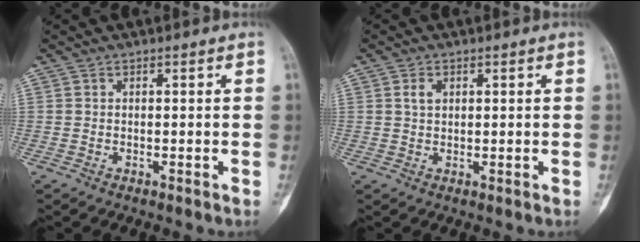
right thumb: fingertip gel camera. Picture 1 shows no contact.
{"total": 2.1, "force": [0.7, 1.4, 1.4], "torque": [-0.023, 0.001, 0.013]}